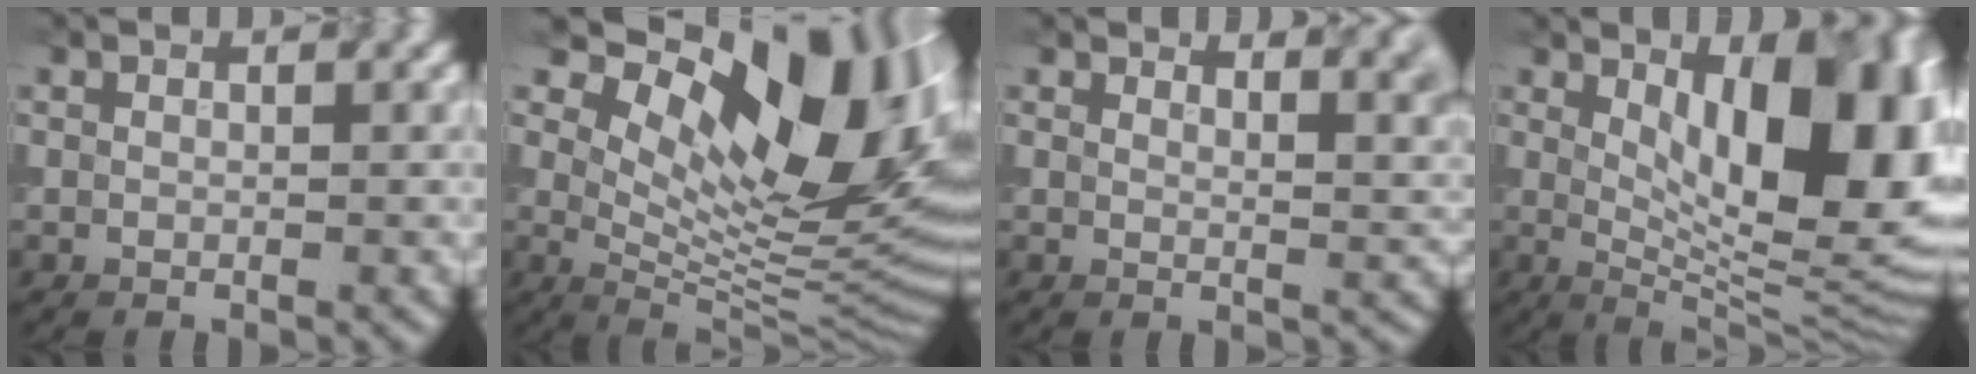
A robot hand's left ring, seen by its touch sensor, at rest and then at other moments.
{"total": 16.0, "force": [6.7, 7.2, 12.6], "torque": [-0.171, -0.001, 0.116]}
{"total": 6.5, "force": [4.6, 2.5, 4.0], "torque": [-0.019, 0.017, 0.055]}
{"total": 14.3, "force": [3.4, 5.5, 12.7], "torque": [-0.141, 0.003, 0.050]}